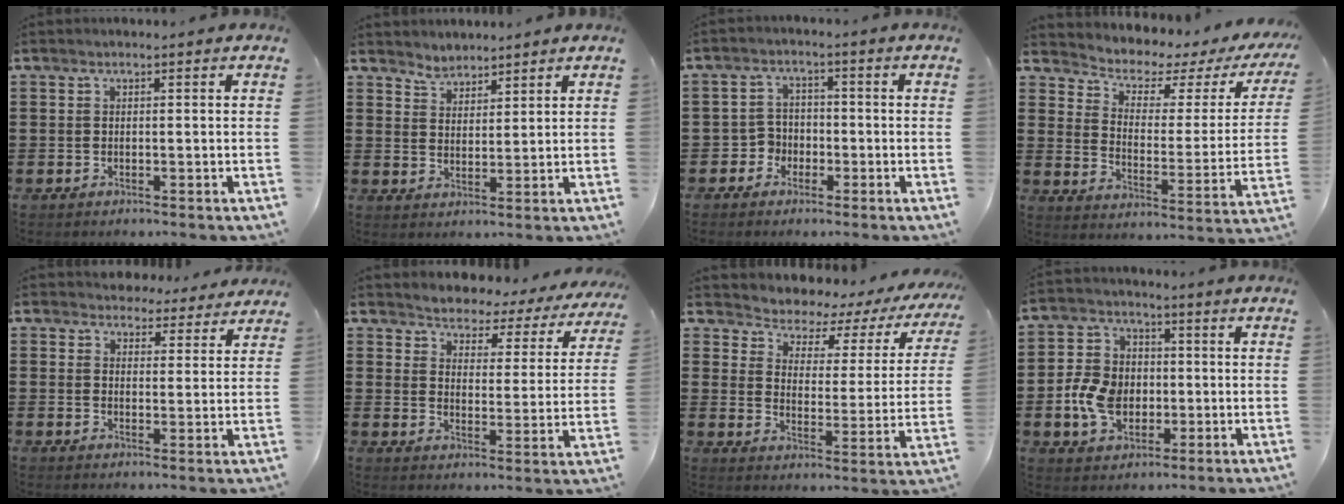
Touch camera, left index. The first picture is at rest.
{"total": 3.1, "force": [2.9, 0.9, -0.4], "torque": [-0.004, -0.002, 0.056]}
{"total": 3.4, "force": [-1.7, 2.8, 1.1], "torque": [-0.029, 0.007, -0.037]}
{"total": 3.2, "force": [2.6, 1.5, 1.1], "torque": [-0.044, -0.025, 0.036]}
{"total": 4.1, "force": [3.9, 1.1, 0.3], "torque": [-0.014, -0.016, 0.071]}
{"total": 3.6, "force": [3.5, 0.5, -0.6], "torque": [-0.016, -0.033, 0.055]}
{"total": 2.9, "force": [2.7, 1.1, 0.5], "torque": [-0.033, -0.030, 0.033]}
{"total": 7.9, "force": [-1.2, 6.2, 4.8], "torque": [-0.114, 0.006, -0.025]}